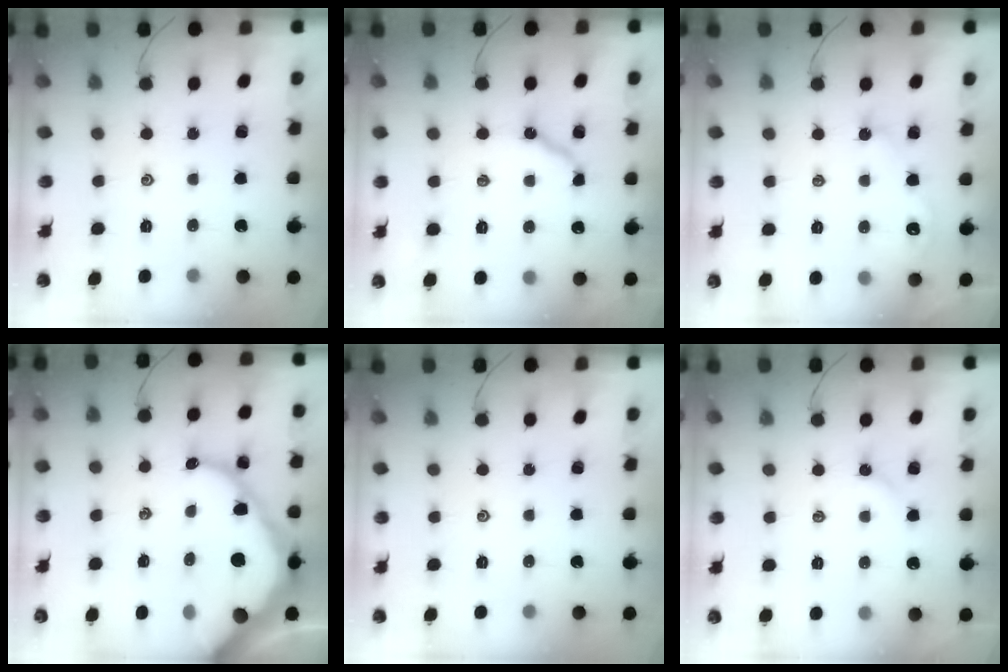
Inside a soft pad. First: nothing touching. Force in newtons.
{"total": 9.7, "press": 9.6, "slide": 1.0}
{"total": 2.8, "press": 2.8, "slide": 0.4}
{"total": 18.9, "press": 18.8, "slide": 2.2}
{"total": 0.0}
{"total": 2.2, "press": 2.2, "slide": 0.4}